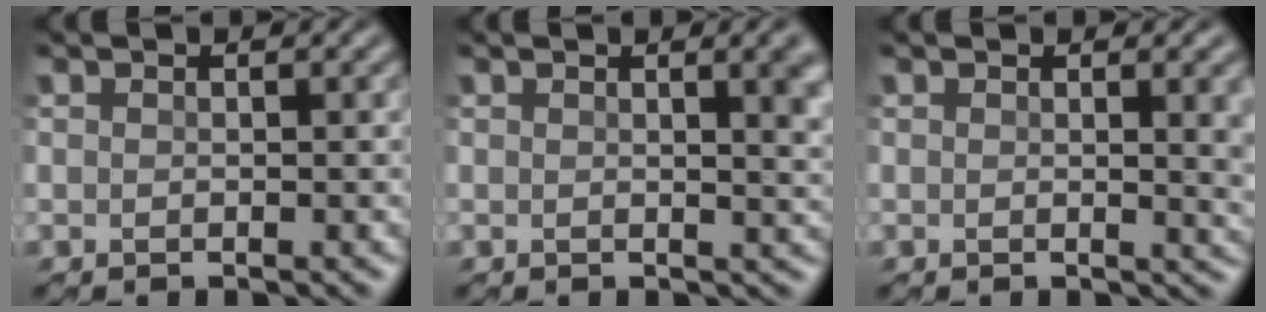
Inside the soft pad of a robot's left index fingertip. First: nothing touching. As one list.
[{"total": 3.1, "force": [0.8, 1.3, 2.7], "torque": [-0.038, -0.003, 0.015]}, {"total": 3.8, "force": [0.4, 2.0, 3.1], "torque": [-0.043, -0.013, 0.018]}]